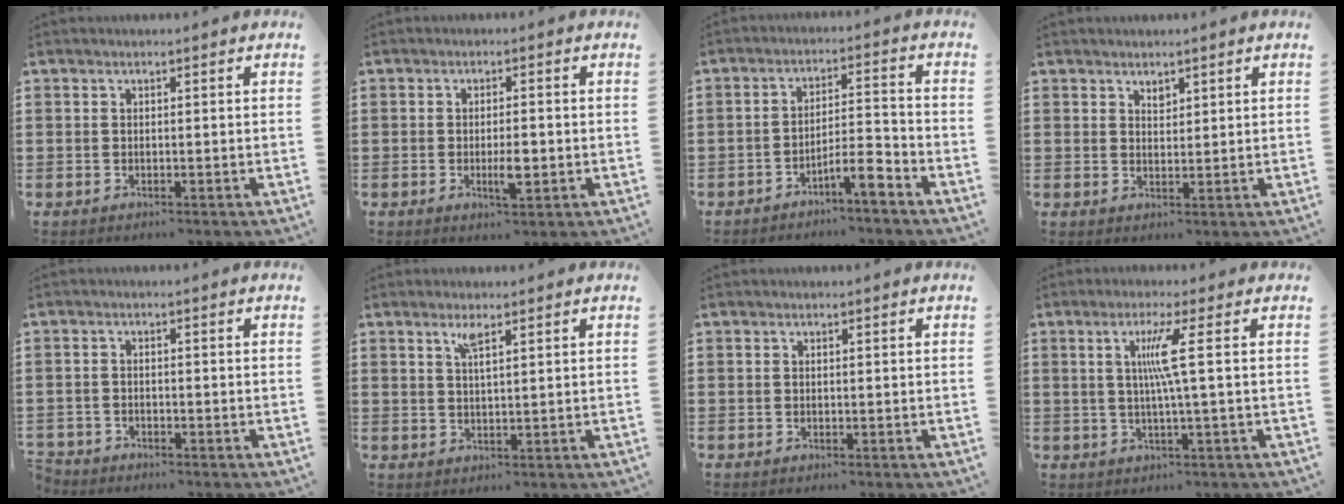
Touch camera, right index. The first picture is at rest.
{"total": 3.9, "force": [-0.8, 1.1, 3.6], "torque": [-0.069, -0.001, -0.016]}
{"total": 5.4, "force": [-4.1, 0.7, 3.4], "torque": [-0.059, 0.004, -0.077]}
{"total": 1.6, "force": [1.3, 0.8, 0.4], "torque": [-0.003, -0.001, 0.024]}
{"total": 1.7, "force": [-1.7, 0.3, -0.1], "torque": [-0.004, 0.002, -0.039]}
{"total": 2.3, "force": [1.5, 0.2, 1.8], "torque": [-0.039, 0.001, 0.026]}
{"total": 0.0}
{"total": 5.4, "force": [0.8, -0.8, 5.3], "torque": [-0.112, -0.009, 0.003]}